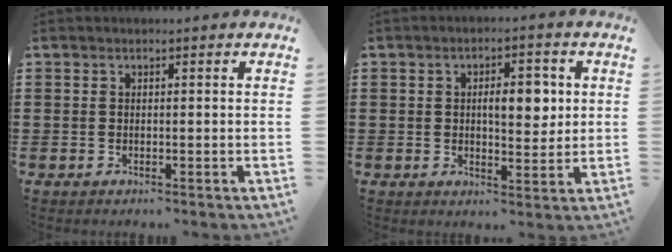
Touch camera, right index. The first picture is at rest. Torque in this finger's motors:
{"motor_torque": [1.45, -0.10, 0.40, 0.12]}